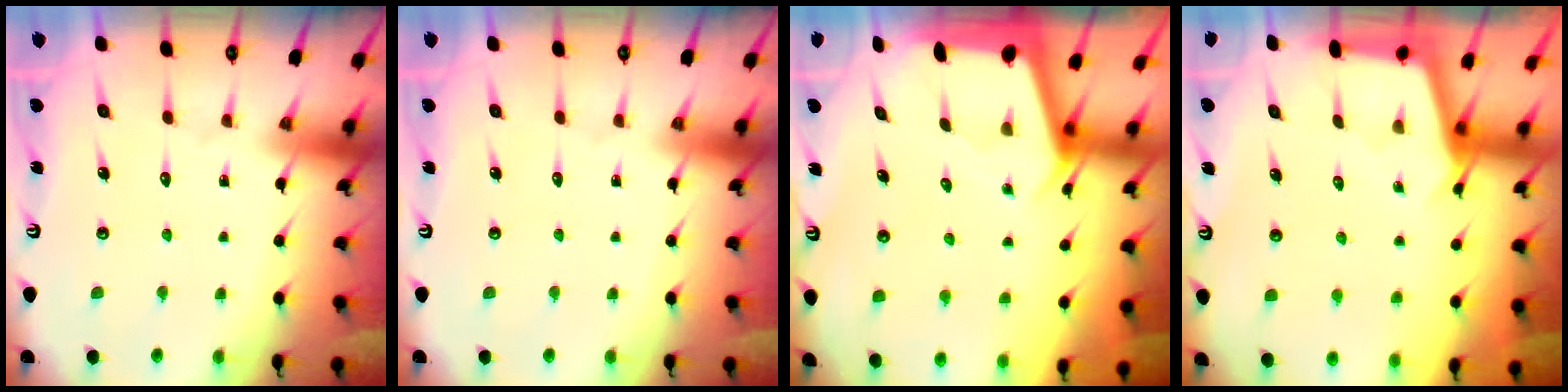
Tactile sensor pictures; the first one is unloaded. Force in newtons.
{"total": 0.0}
{"total": 2.4, "press": 2.4, "slide": 0.4}
{"total": 2.8, "press": 2.8, "slide": 0.3}